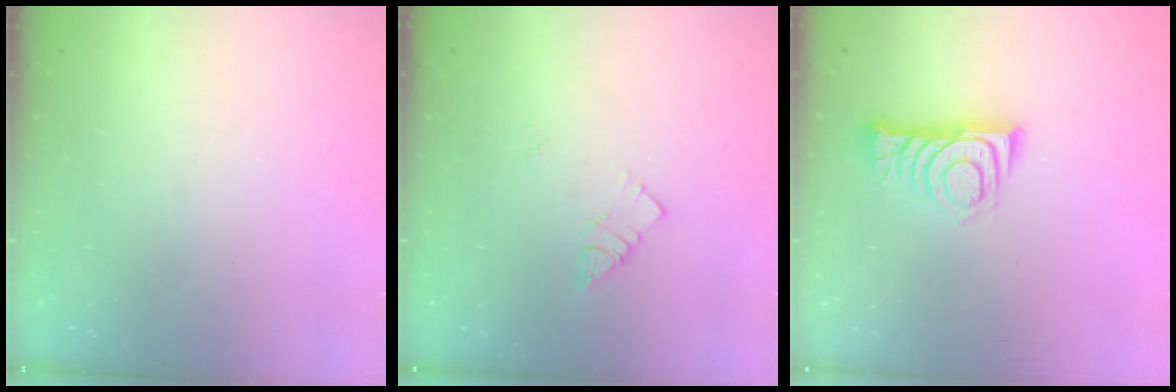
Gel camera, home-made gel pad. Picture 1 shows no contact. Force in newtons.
{"total": 4.1, "press": 4.0, "slide": 0.7}
{"total": 8.9, "press": 8.8, "slide": 0.9}